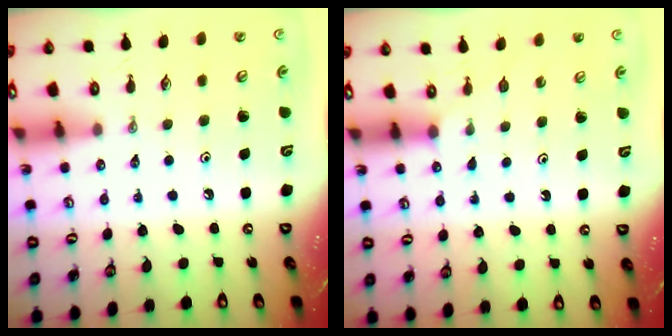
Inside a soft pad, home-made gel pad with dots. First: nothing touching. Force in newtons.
{"total": 1.7, "press": 1.7, "slide": 0.2}